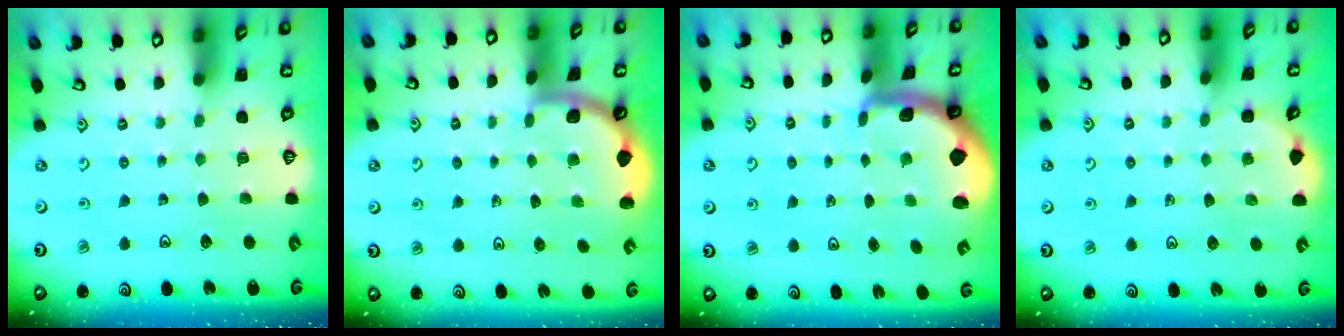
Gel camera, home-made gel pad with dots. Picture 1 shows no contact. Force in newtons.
{"total": 1.7, "press": 1.7, "slide": 0.1}
{"total": 1.7, "press": 1.7, "slide": 0.4}
{"total": 1.7, "press": 1.6, "slide": 0.1}